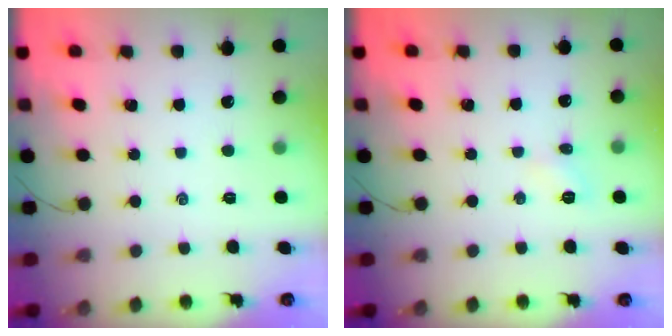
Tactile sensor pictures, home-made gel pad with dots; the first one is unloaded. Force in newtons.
{"total": 5.0, "press": 4.8, "slide": 1.6}